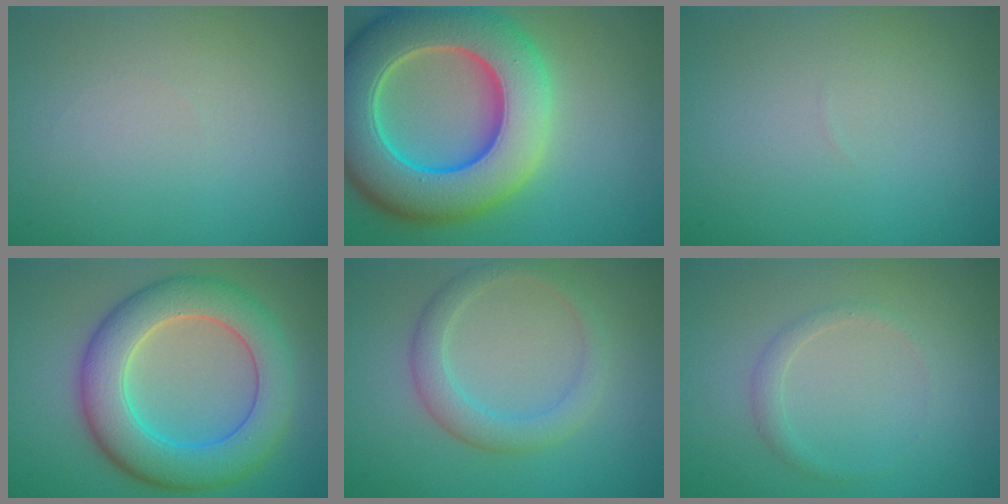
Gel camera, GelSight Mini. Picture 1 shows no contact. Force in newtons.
{"total": 12.8, "press": 12.8, "slide": 0.6}
{"total": 0.0}
{"total": 8.4, "press": 8.4, "slide": 0.3}
{"total": 2.9, "press": 2.9, "slide": 0.2}
{"total": 1.1, "press": 1.1, "slide": 0.1}